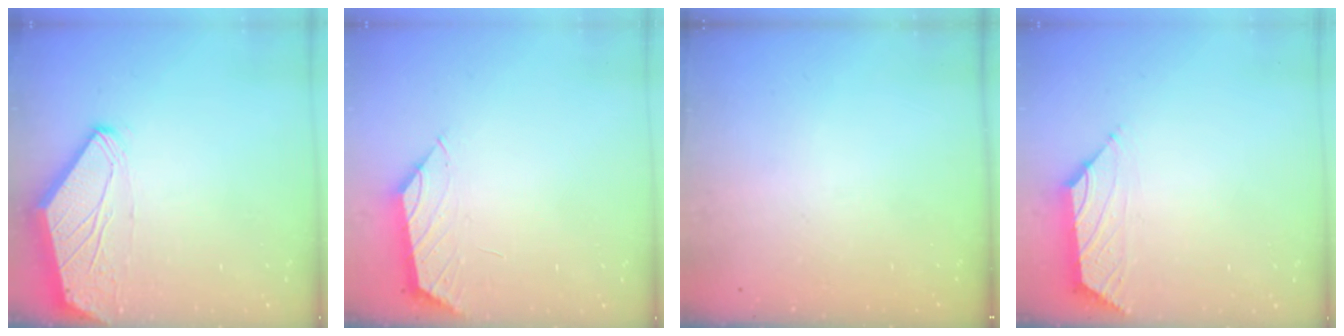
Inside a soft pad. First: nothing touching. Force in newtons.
{"total": 1.1, "press": 1.0, "slide": 0.4}
{"total": 0.0}
{"total": 0.8, "press": 0.4, "slide": 0.6}